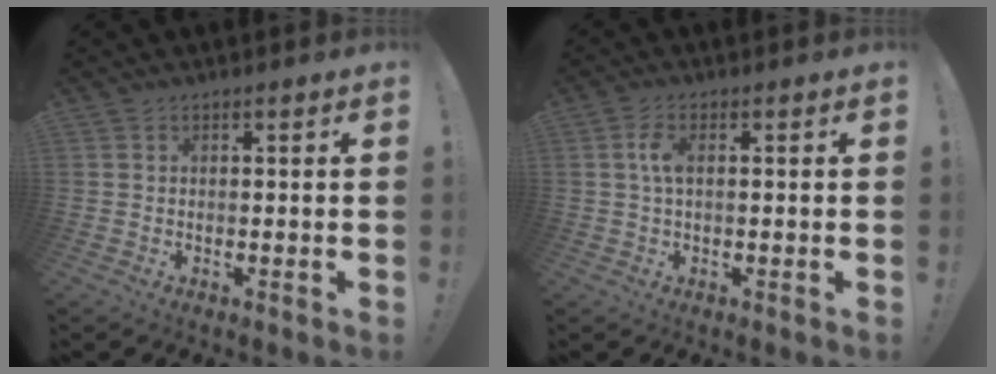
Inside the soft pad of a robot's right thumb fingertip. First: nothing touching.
{"total": 4.6, "force": [0.6, 2.1, 4.0], "torque": [-0.076, 0.002, 0.007]}